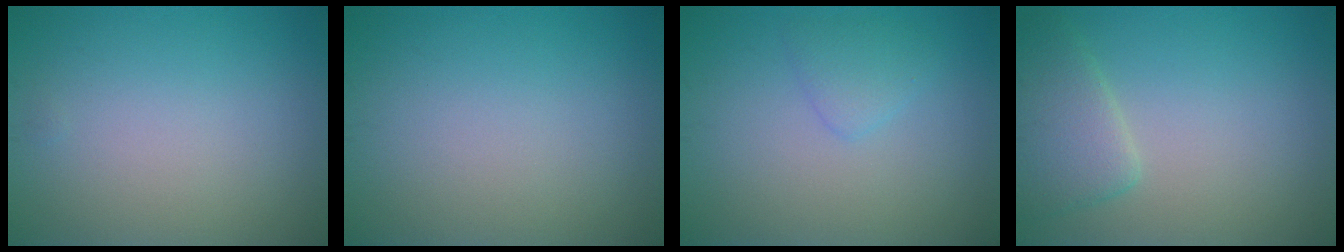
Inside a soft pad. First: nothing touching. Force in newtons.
{"total": 0.0}
{"total": 1.6, "press": 1.6, "slide": 0.1}
{"total": 3.6, "press": 3.6, "slide": 0.2}